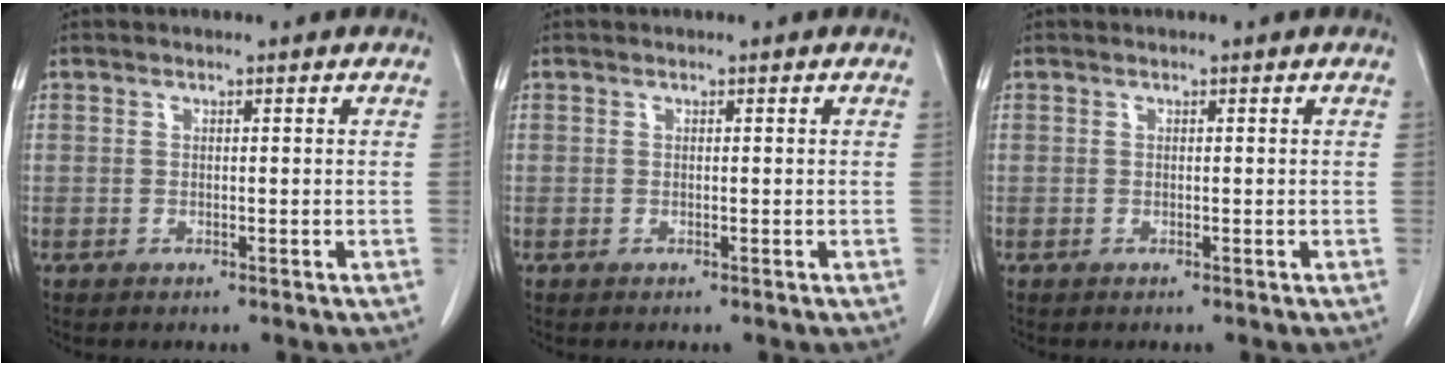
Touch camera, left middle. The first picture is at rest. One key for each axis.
{"total": 0.0}
{"total": 0.0}